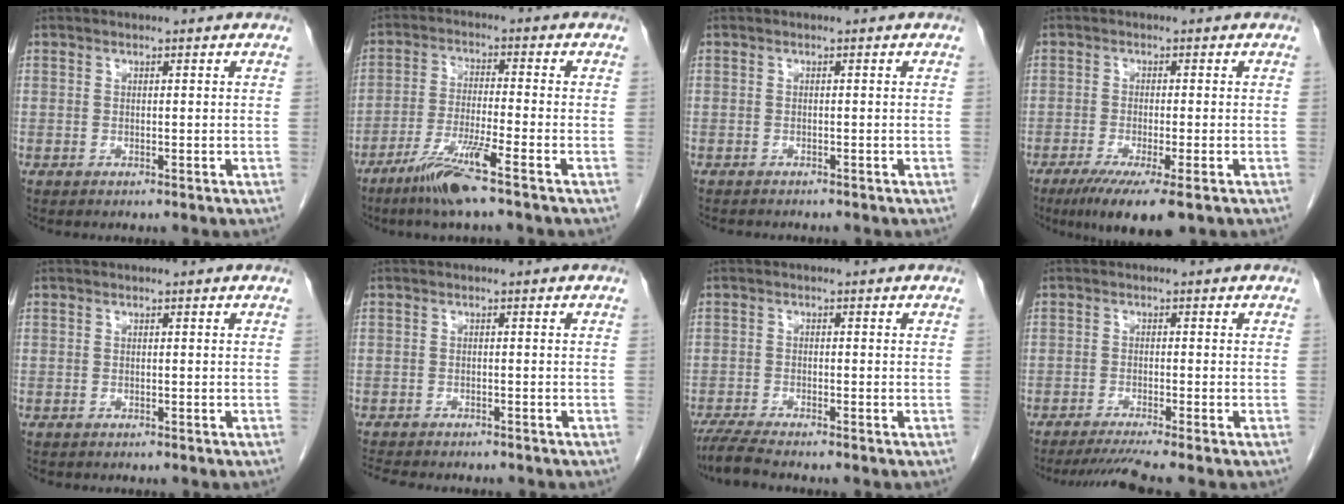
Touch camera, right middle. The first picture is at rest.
{"total": 7.9, "force": [-5.3, -0.5, 5.8], "torque": [-0.117, -0.022, -0.105]}
{"total": 2.6, "force": [-2.4, 0.5, 0.9], "torque": [-0.014, -0.005, -0.031]}
{"total": 7.9, "force": [-4.9, 0.7, 6.2], "torque": [-0.096, -0.021, -0.076]}
{"total": 0.0}
{"total": 7.6, "force": [-6.7, 1.9, 3.0], "torque": [-0.046, -0.004, -0.095]}
{"total": 4.2, "force": [-3.7, -0.4, 2.0], "torque": [-0.040, -0.017, -0.071]}
{"total": 5.0, "force": [-4.2, -1.4, 2.4], "torque": [-0.039, -0.018, -0.073]}